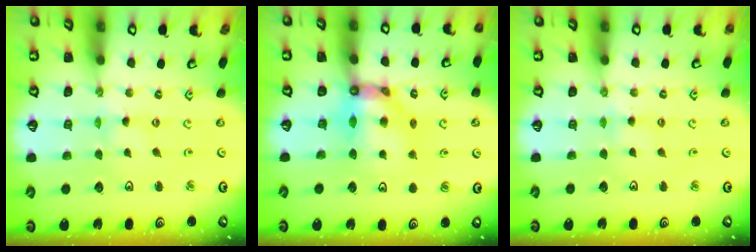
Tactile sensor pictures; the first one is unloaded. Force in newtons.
{"total": 9.7, "press": 9.7, "slide": 1.0}
{"total": 3.0, "press": 2.9, "slide": 0.4}